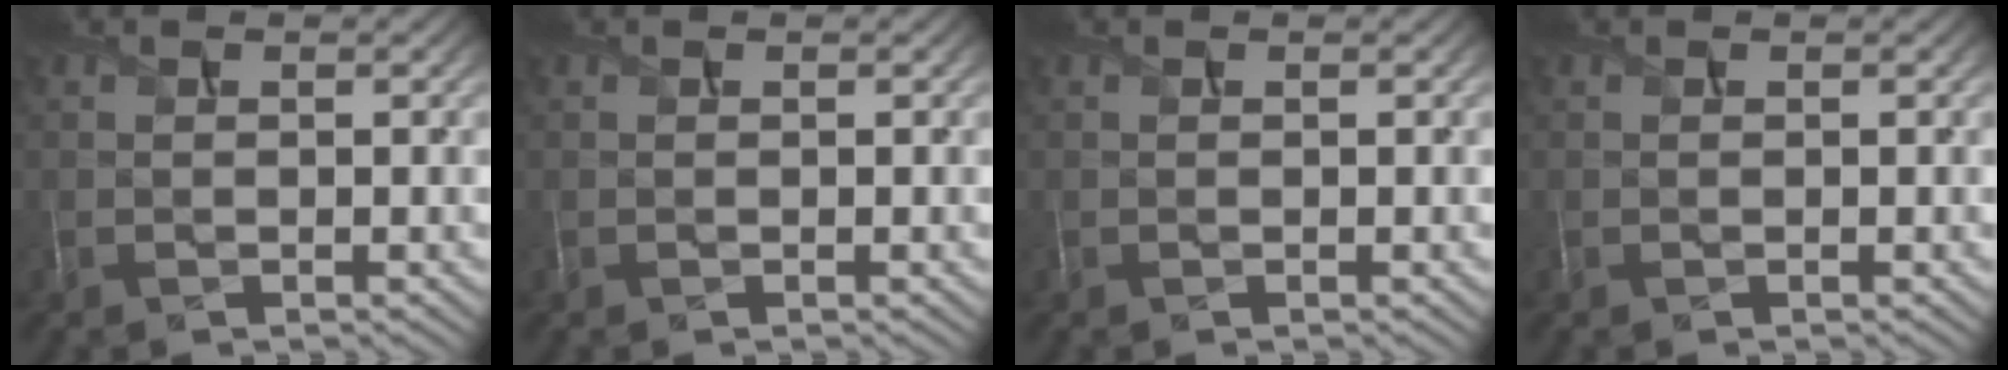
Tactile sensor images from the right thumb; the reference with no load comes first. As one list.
[{"total": 0.0}, {"total": 0.0}, {"total": 0.0}]